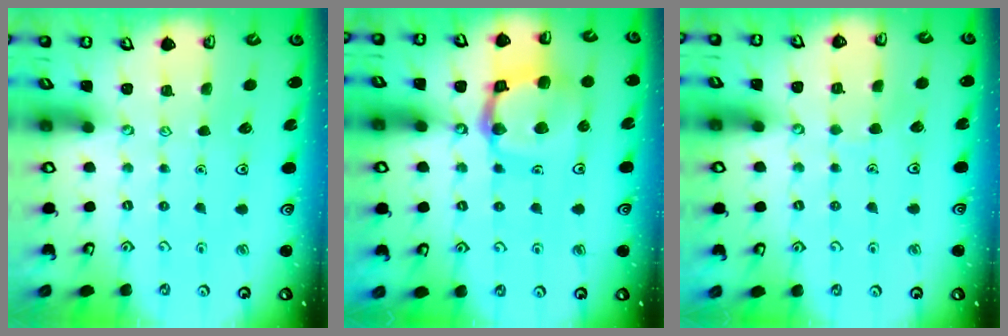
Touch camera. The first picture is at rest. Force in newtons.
{"total": 14.6, "press": 14.5, "slide": 1.6}
{"total": 2.4, "press": 2.4, "slide": 0.1}